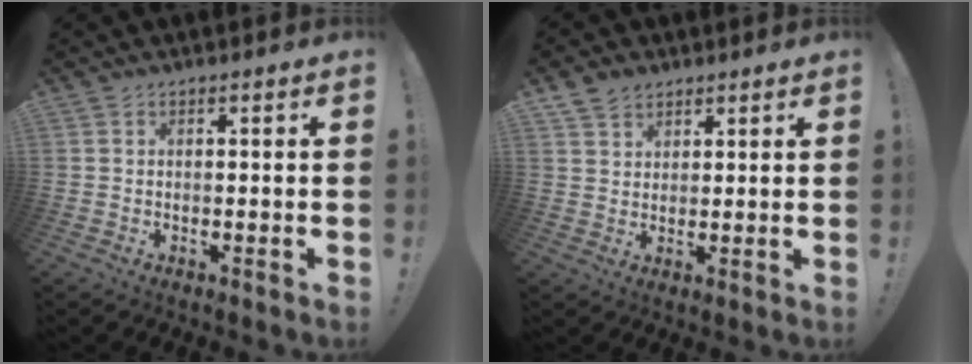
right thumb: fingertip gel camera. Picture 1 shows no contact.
{"total": 5.0, "force": [3.6, 3.4, 1.0], "torque": [-0.013, -0.019, 0.069]}